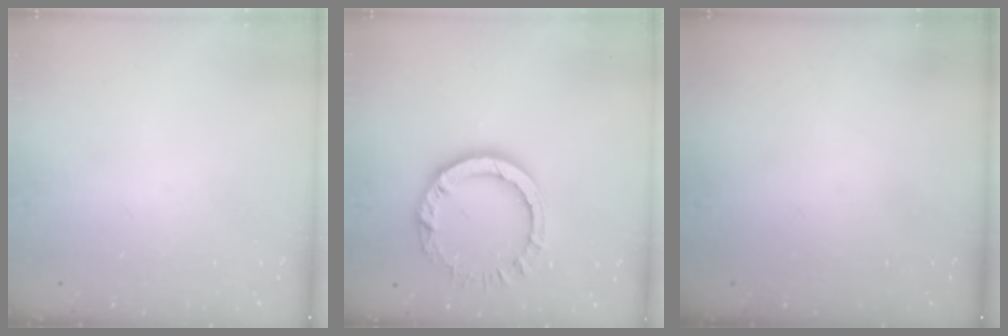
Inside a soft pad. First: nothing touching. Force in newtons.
{"total": 8.7, "press": 8.6, "slide": 0.7}
{"total": 0.0}